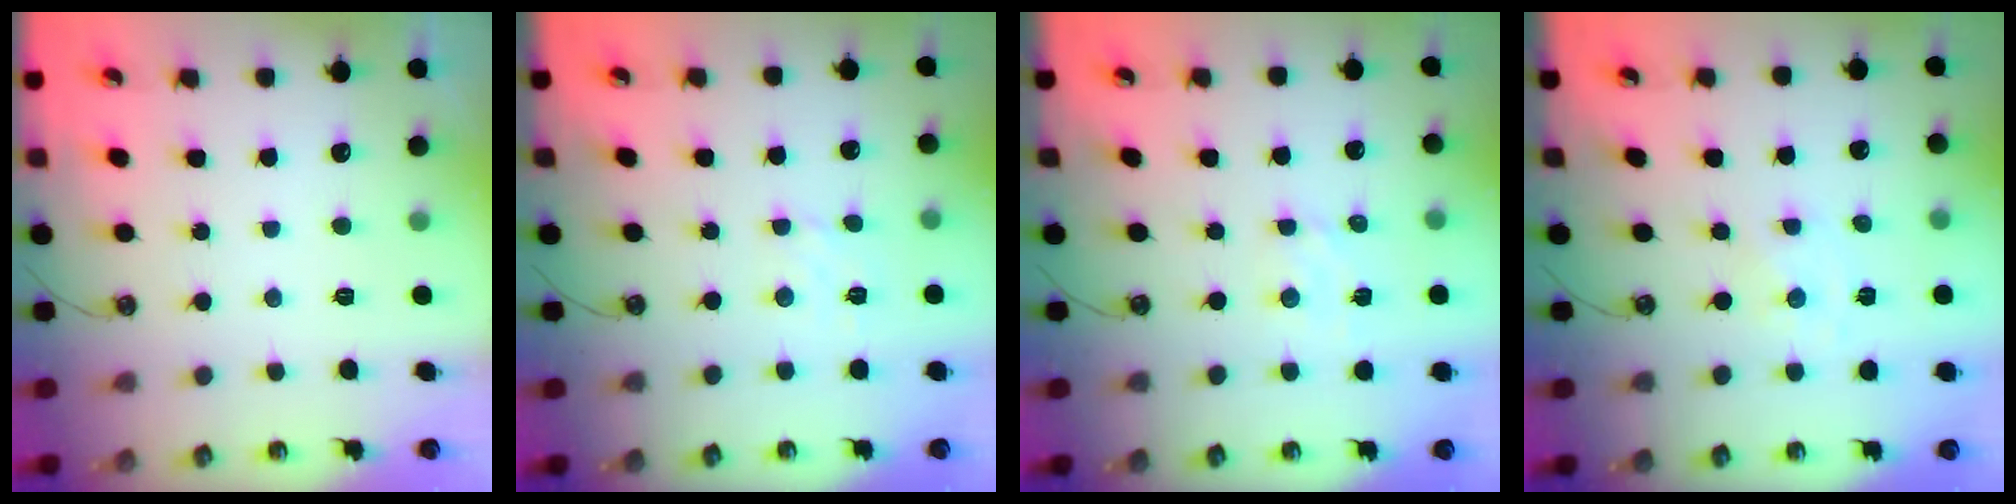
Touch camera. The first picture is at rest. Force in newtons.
{"total": 1.6, "press": 1.5, "slide": 0.5}
{"total": 2.5, "press": 2.4, "slide": 0.4}
{"total": 0.0}